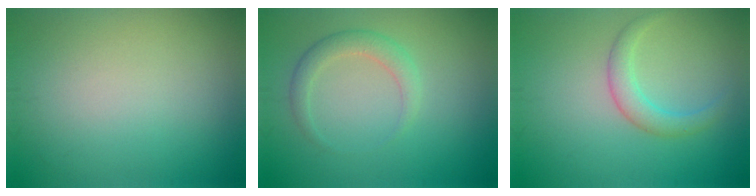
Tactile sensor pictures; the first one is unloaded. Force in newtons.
{"total": 2.1, "press": 2.1, "slide": 0.1}
{"total": 2.4, "press": 2.4, "slide": 0.1}